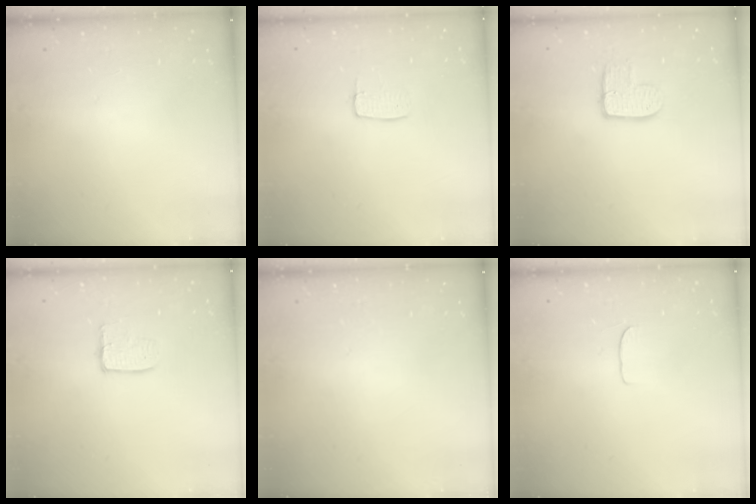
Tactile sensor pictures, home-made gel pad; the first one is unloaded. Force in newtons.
{"total": 4.8, "press": 4.8, "slide": 0.3}
{"total": 9.7, "press": 9.6, "slide": 0.7}
{"total": 5.5, "press": 5.5, "slide": 0.2}
{"total": 0.0}
{"total": 4.9, "press": 4.9, "slide": 0.5}